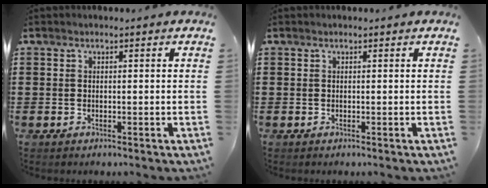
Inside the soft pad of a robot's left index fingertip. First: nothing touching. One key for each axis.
{"total": 0.0}